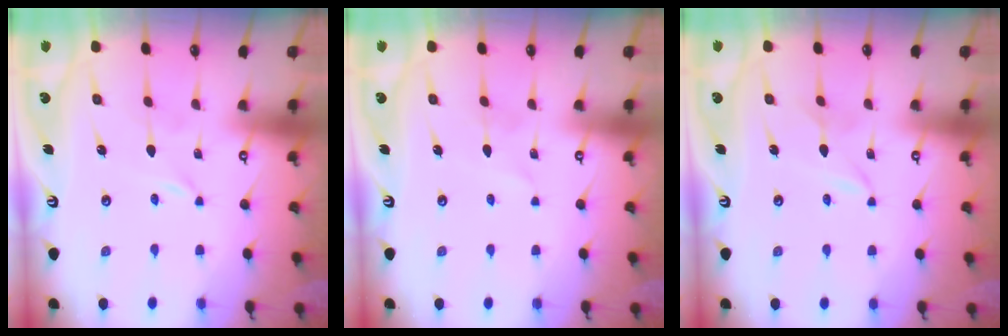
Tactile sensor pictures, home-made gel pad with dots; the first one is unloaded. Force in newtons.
{"total": 1.5, "press": 1.5, "slide": 0.2}
{"total": 1.8, "press": 1.7, "slide": 0.3}